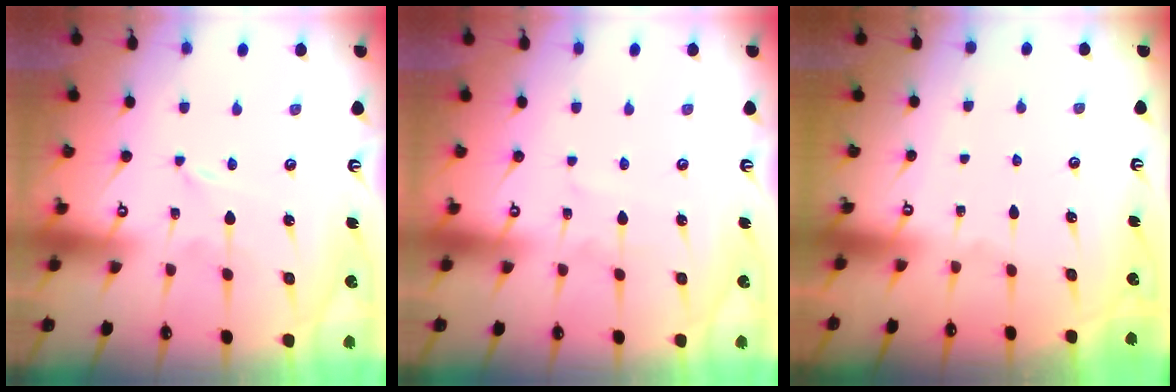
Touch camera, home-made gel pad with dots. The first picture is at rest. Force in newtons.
{"total": 2.7, "press": 2.7, "slide": 0.3}
{"total": 0.0}